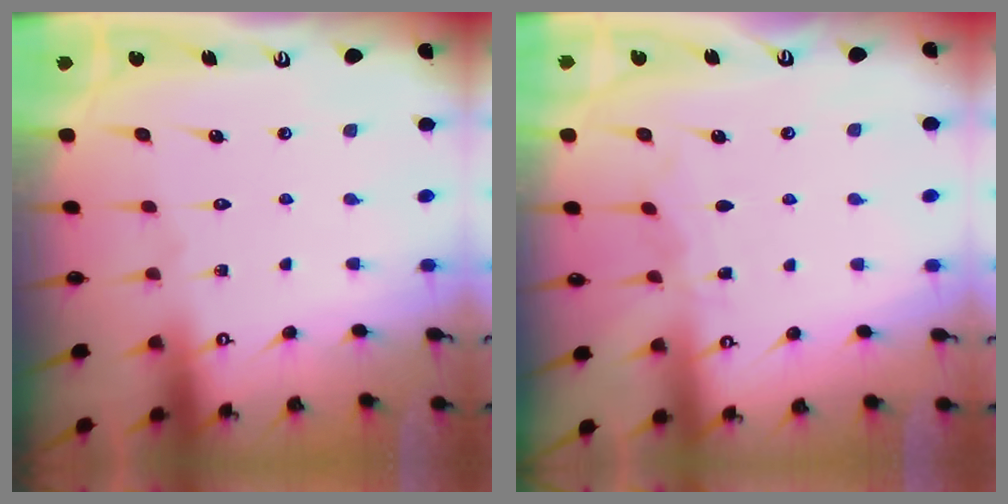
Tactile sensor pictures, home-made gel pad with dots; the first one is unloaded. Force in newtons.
{"total": 3.7, "press": 3.7, "slide": 0.5}